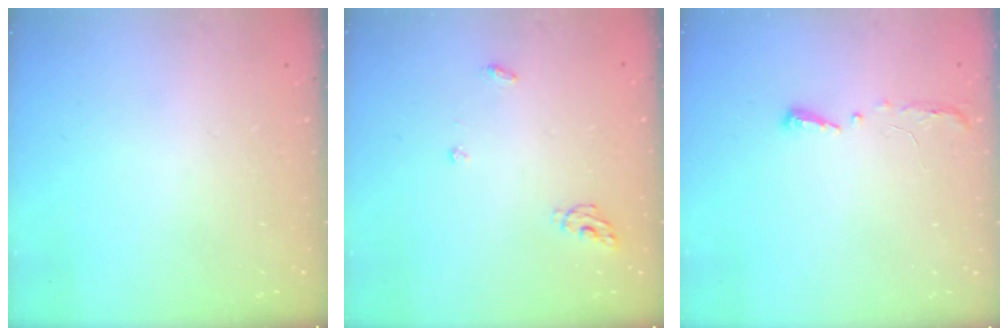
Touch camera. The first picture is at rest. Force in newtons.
{"total": 4.9, "press": 4.9, "slide": 0.4}
{"total": 4.1, "press": 4.0, "slide": 0.6}